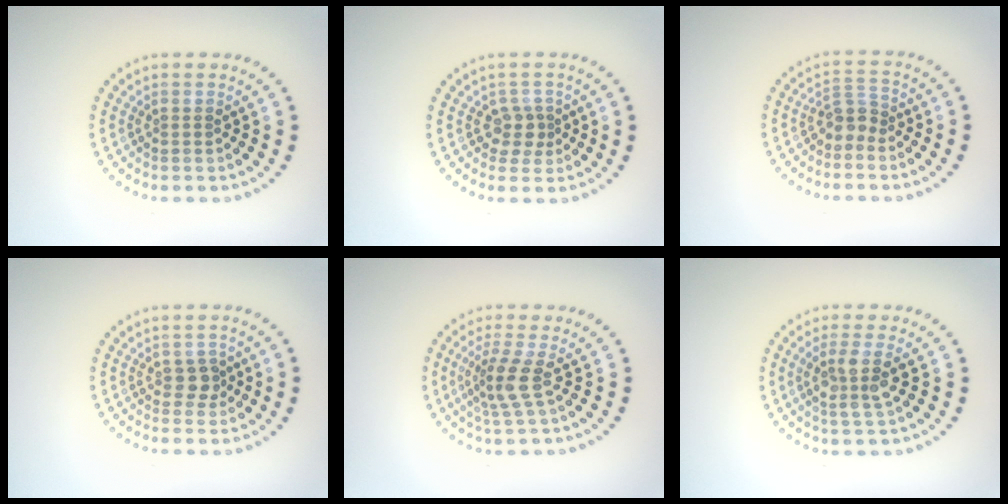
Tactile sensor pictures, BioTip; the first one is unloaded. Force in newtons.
{"total": 2.0, "press": 1.6, "slide": 1.2}
{"total": 2.1, "press": 1.6, "slide": 1.4}
{"total": 1.5, "press": 1.4, "slide": 0.7}
{"total": 2.8, "press": 2.2, "slide": 1.8}
{"total": 3.0, "press": 2.7, "slide": 1.2}